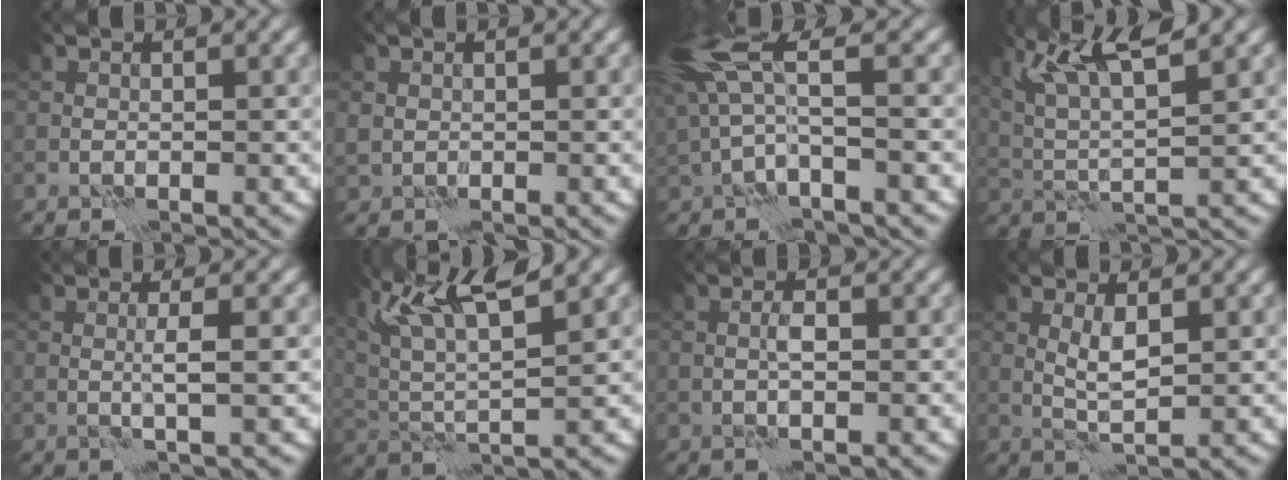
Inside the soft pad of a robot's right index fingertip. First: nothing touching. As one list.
[{"total": 1.0, "force": [0.4, 0.9, 0.1], "torque": [-0.004, 0.002, 0.011]}, {"total": 6.1, "force": [1.8, 2.5, 5.2], "torque": [-0.128, 0.012, 0.030]}, {"total": 6.7, "force": [3.8, 1.4, 5.4], "torque": [-0.107, 0.009, 0.079]}, {"total": 1.9, "force": [0.1, 0.2, 1.9], "torque": [-0.035, 0.003, -0.001]}, {"total": 7.9, "force": [4.5, 1.8, 6.2], "torque": [-0.127, 0.012, 0.090]}, {"total": 1.3, "force": [-0.2, 0.4, 1.2], "torque": [-0.023, 0.007, -0.004]}, {"total": 2.1, "force": [0.6, 0.5, 1.9], "torque": [-0.044, 0.002, 0.014]}]